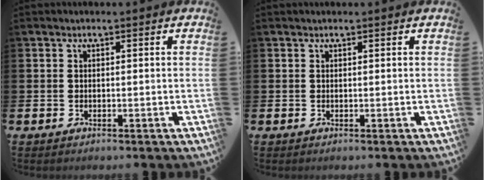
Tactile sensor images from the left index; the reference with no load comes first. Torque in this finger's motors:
{"motor_torque": [0.54, -1.58, -0.02, -0.02]}